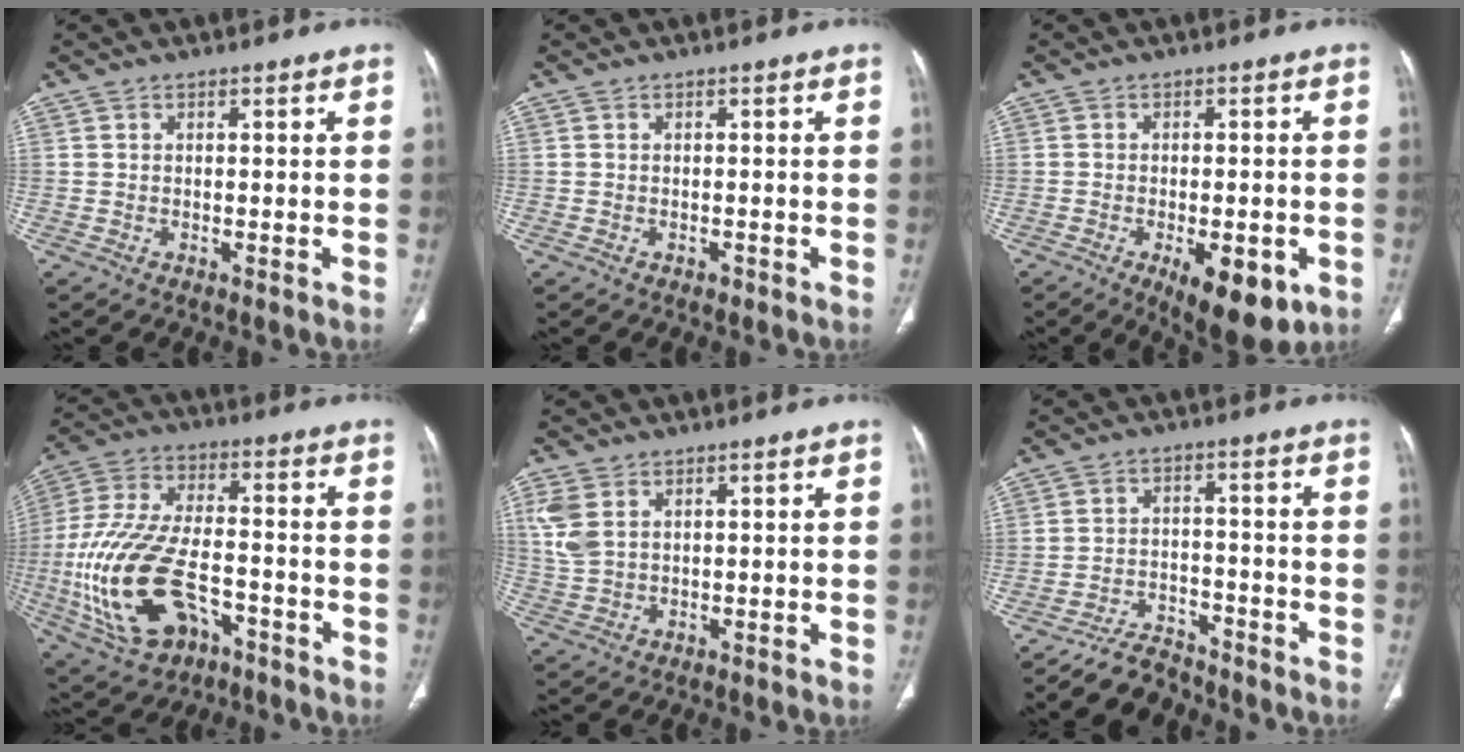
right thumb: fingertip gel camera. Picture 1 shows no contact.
{"total": 0.7, "force": [-0.5, 0.5, 0.2], "torque": [-0.001, 0.001, -0.008]}
{"total": 11.6, "force": [-4.8, 5.0, 9.3], "torque": [-0.112, -0.001, -0.057]}
{"total": 21.5, "force": [-7.0, 11.9, 16.4], "torque": [-0.353, 0.024, -0.109]}
{"total": 5.5, "force": [2.2, 3.5, 3.7], "torque": [-0.090, 0.000, 0.054]}
{"total": 6.7, "force": [-6.0, 2.8, 0.8], "torque": [-0.012, 0.045, -0.102]}